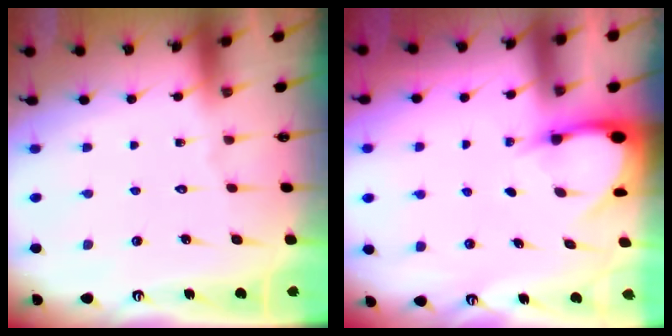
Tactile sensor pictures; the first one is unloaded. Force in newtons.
{"total": 3.6, "press": 3.6, "slide": 0.3}